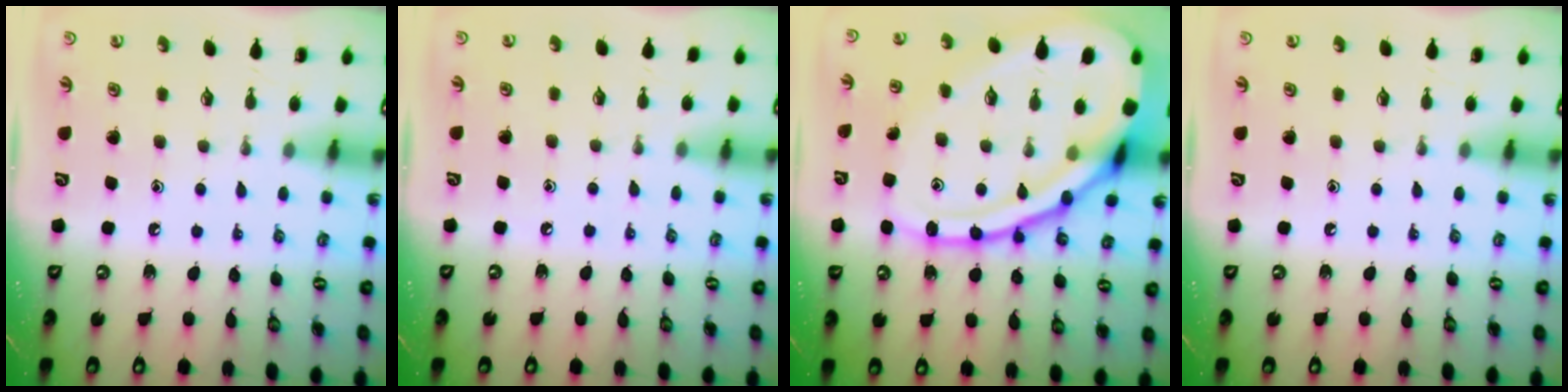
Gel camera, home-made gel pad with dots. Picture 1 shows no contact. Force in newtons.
{"total": 2.9, "press": 2.9, "slide": 0.4}
{"total": 25.0, "press": 24.9, "slide": 2.2}
{"total": 0.0}